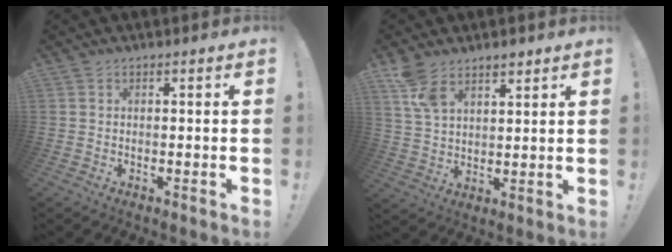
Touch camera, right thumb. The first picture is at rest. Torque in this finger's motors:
{"motor_torque": [-0.20, 0.54, 0.02, 0.11, 0.04]}